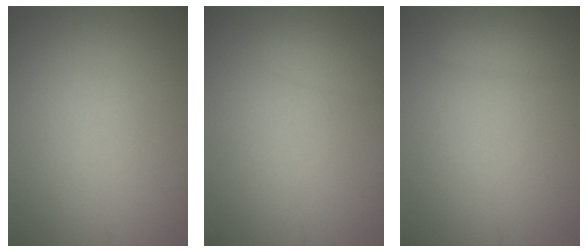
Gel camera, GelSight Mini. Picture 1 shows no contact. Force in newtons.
{"total": 1.3, "press": 1.3, "slide": 0.1}
{"total": 1.7, "press": 1.6, "slide": 0.2}